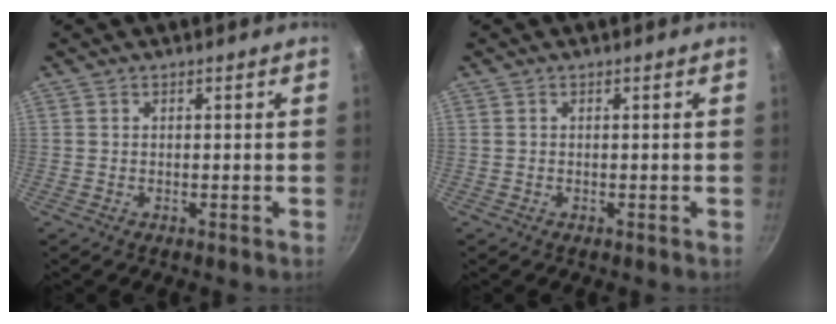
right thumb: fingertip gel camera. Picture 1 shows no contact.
{"total": 0.0}